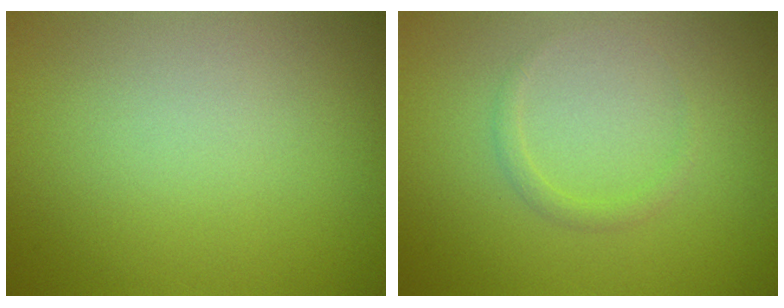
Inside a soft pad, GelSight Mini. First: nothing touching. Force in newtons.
{"total": 0.8, "press": 0.8, "slide": 0.0}